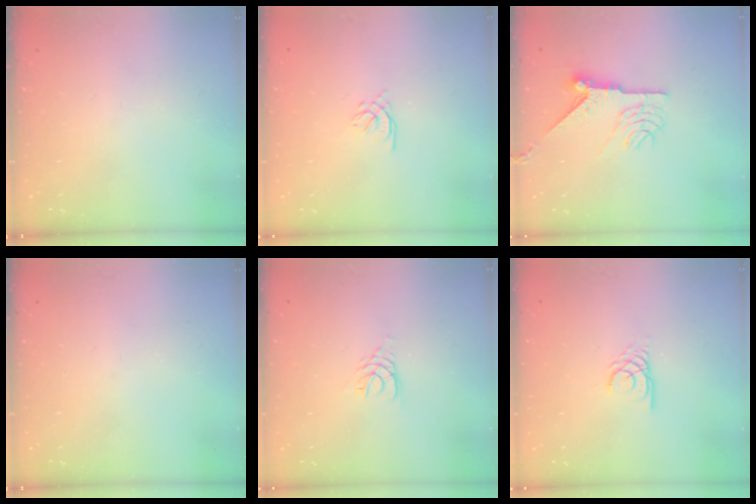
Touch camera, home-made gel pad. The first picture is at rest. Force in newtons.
{"total": 1.4, "press": 1.3, "slide": 0.5}
{"total": 10.2, "press": 10.2, "slide": 0.5}
{"total": 0.0}
{"total": 3.0, "press": 2.9, "slide": 0.4}
{"total": 2.3, "press": 2.3, "slide": 0.1}